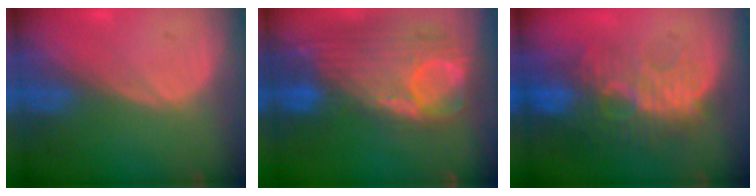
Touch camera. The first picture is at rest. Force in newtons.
{"total": 12.7, "press": 10.7, "slide": 6.8}
{"total": 10.8, "press": 9.4, "slide": 5.3}